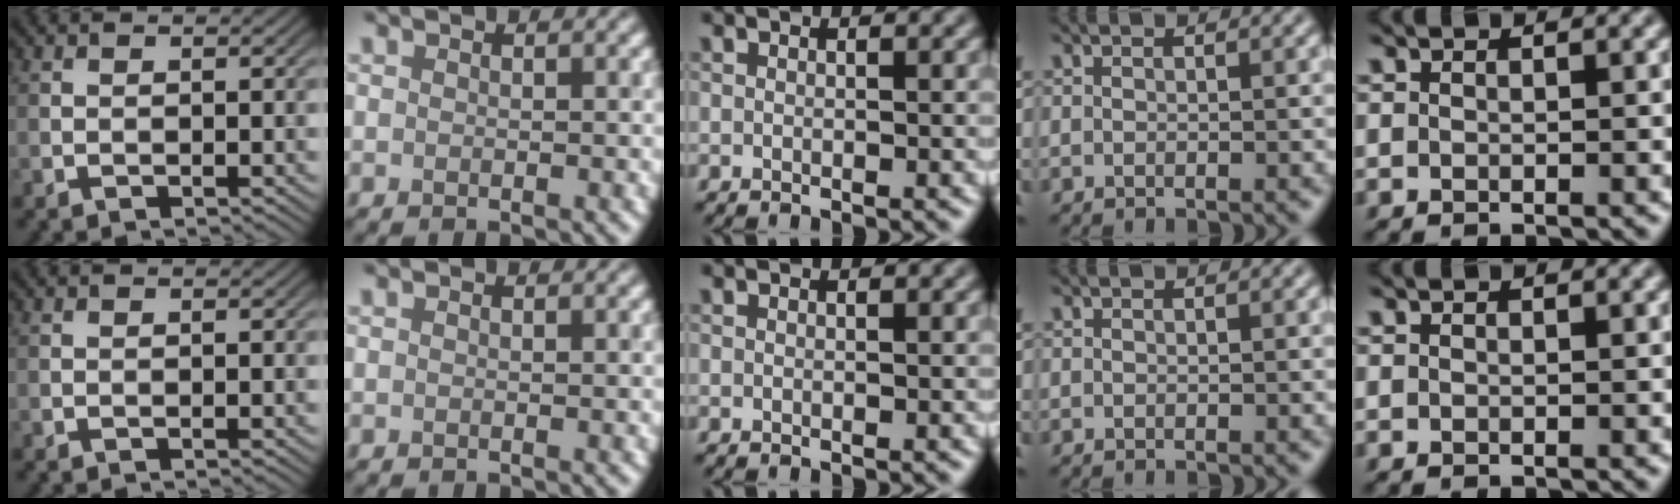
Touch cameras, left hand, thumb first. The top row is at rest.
{}